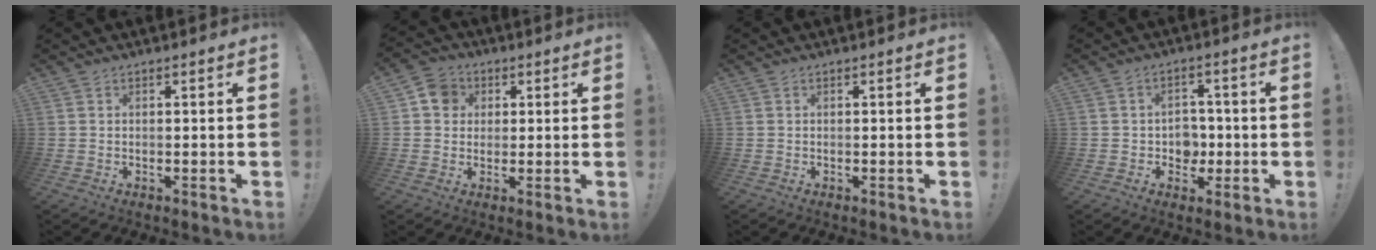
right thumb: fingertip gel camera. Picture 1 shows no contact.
{"total": 7.2, "force": [1.6, 6.5, 2.8], "torque": [-0.033, 0.005, 0.032]}
{"total": 0.0}
{"total": 6.6, "force": [-0.3, 6.1, 2.6], "torque": [-0.030, -0.003, -0.002]}